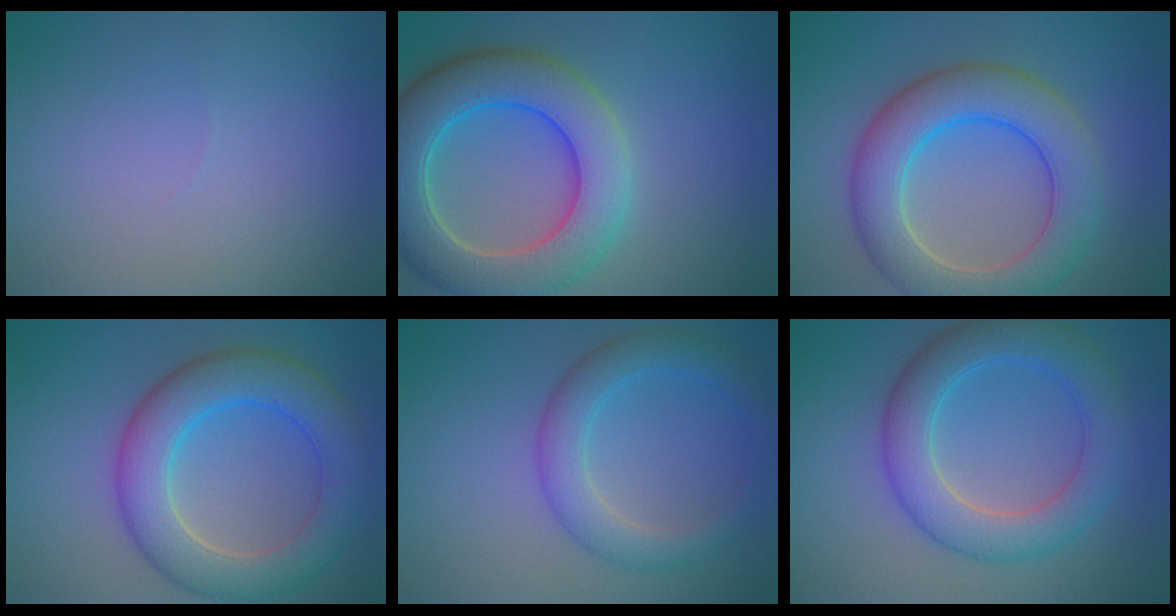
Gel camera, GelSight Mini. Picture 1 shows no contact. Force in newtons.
{"total": 8.9, "press": 8.8, "slide": 0.4}
{"total": 7.6, "press": 7.6, "slide": 0.4}
{"total": 7.2, "press": 7.2, "slide": 0.4}
{"total": 3.9, "press": 3.9, "slide": 0.2}
{"total": 6.0, "press": 6.0, "slide": 0.1}